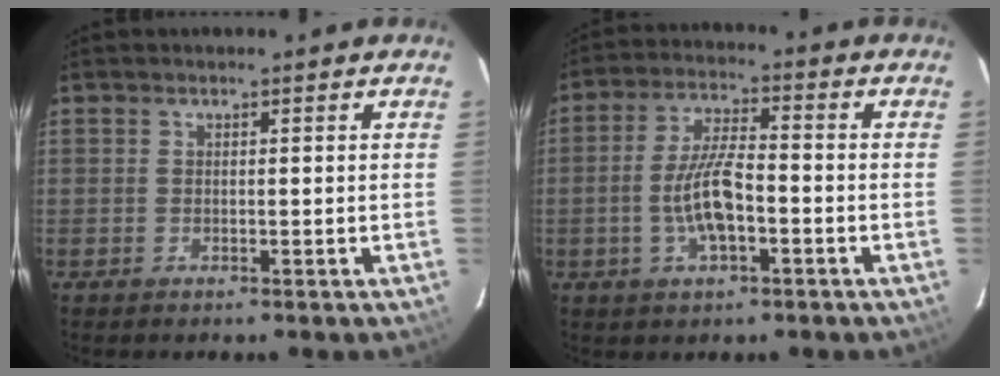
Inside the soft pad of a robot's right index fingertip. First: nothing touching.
{"total": 8.7, "force": [-2.6, 2.7, 7.9], "torque": [-0.159, 0.004, -0.046]}